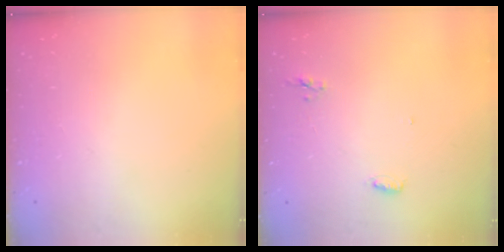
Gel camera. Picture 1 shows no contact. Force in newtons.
{"total": 4.6, "press": 4.4, "slide": 1.1}